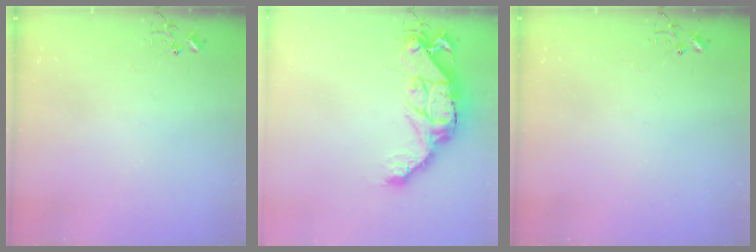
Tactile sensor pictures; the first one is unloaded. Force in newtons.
{"total": 16.7, "press": 16.6, "slide": 1.4}
{"total": 0.0}